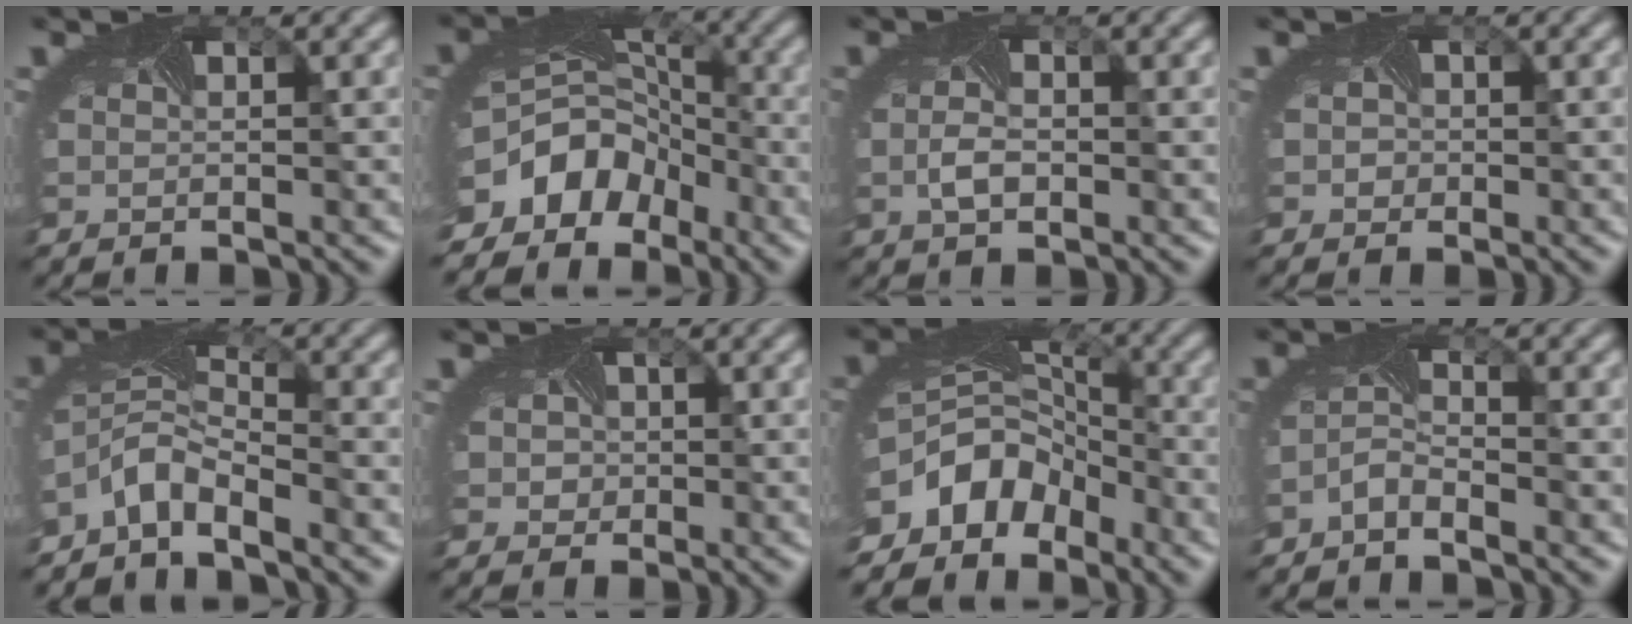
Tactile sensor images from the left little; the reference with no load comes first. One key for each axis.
{"total": 9.7, "fx": -5.6, "fy": 6.9, "fz": 3.8, "tx": -0.087, "ty": -0.014, "tz": -0.095}
{"total": 1.7, "fx": -0.5, "fy": 1.0, "fz": 1.3, "tx": -0.039, "ty": -0.005, "tz": -0.008}
{"total": 1.9, "fx": 0.1, "fy": 1.8, "fz": 0.7, "tx": 0.000, "ty": 0.004, "tz": -0.006}
{"total": 3.7, "fx": -3.1, "fy": 0.9, "fz": 1.8, "tx": -0.048, "ty": -0.006, "tz": -0.070}
{"total": 3.1, "fx": 0.3, "fy": 2.7, "fz": 1.4, "tx": -0.011, "ty": 0.010, "tz": -0.006}
{"total": 7.7, "fx": -4.9, "fy": 5.0, "fz": 3.1, "tx": -0.058, "ty": -0.009, "tz": -0.093}
{"total": 1.6, "fx": -1.5, "fy": 0.3, "fz": 0.5, "tx": -0.023, "ty": -0.001, "tz": -0.035}